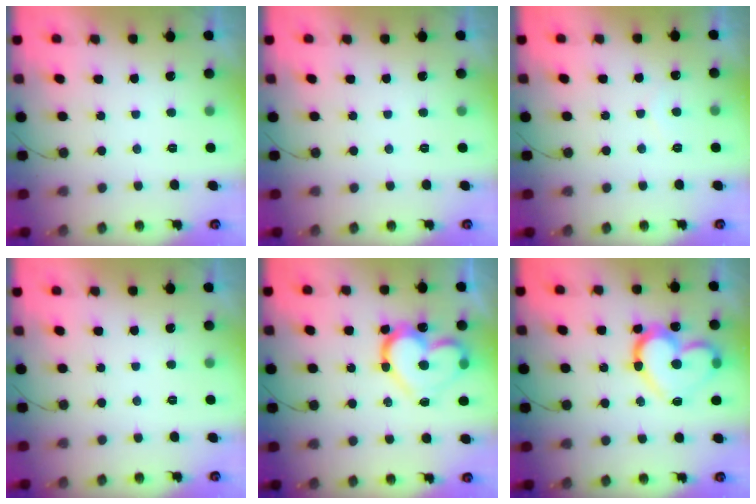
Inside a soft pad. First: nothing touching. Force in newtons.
{"total": 0.0}
{"total": 3.4, "press": 3.4, "slide": 0.2}
{"total": 0.0}
{"total": 16.9, "press": 16.8, "slide": 1.3}
{"total": 18.4, "press": 18.4, "slide": 1.4}